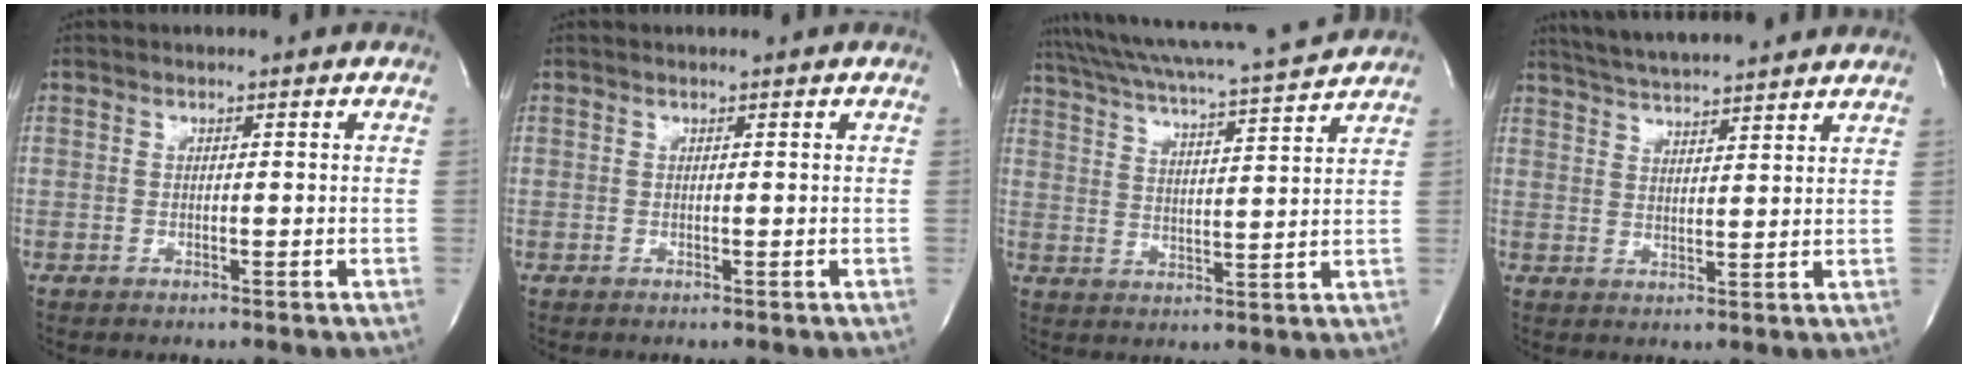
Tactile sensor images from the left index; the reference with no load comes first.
{"total": 0.9, "force": [0.9, -0.1, 0.3], "torque": [-0.008, 0.007, 0.013]}
{"total": 16.3, "force": [14.9, -0.5, 6.5], "torque": [-0.128, -0.004, 0.219]}
{"total": 13.4, "force": [12.1, 0.8, 5.5], "torque": [-0.101, 0.026, 0.179]}